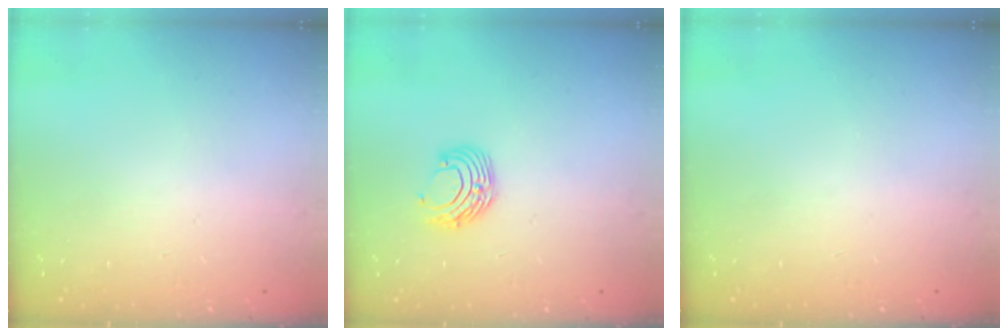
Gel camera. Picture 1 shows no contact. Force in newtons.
{"total": 8.8, "press": 8.8, "slide": 0.9}
{"total": 0.0}